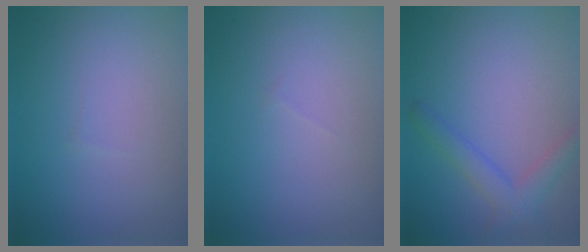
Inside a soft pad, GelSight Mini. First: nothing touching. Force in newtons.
{"total": 0.0}
{"total": 2.5, "press": 2.5, "slide": 0.3}